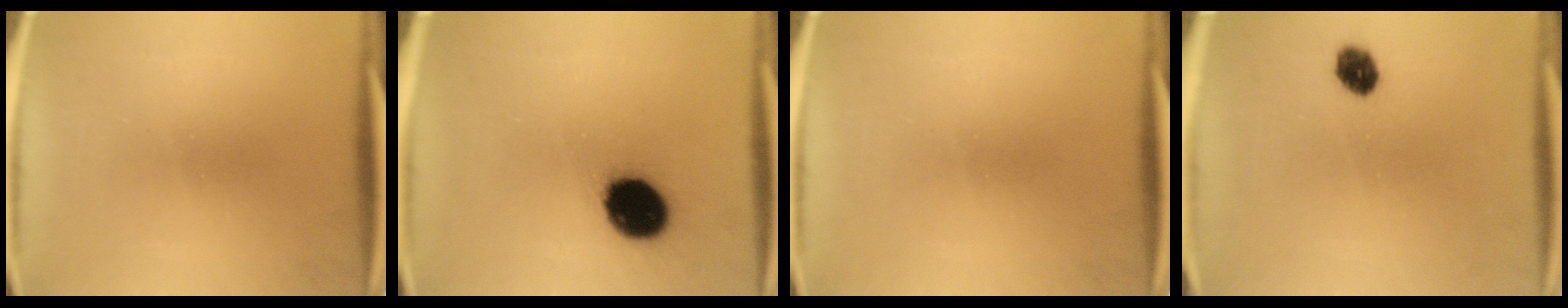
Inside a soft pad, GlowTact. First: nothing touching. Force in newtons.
{"total": 14.4}
{"total": 0.0}
{"total": 4.5}